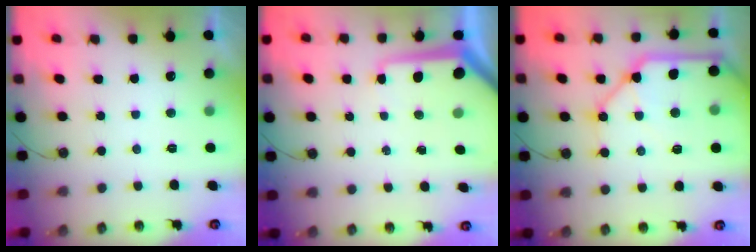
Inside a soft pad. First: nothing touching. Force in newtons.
{"total": 8.3, "press": 8.3, "slide": 0.7}
{"total": 17.1, "press": 17.0, "slide": 1.9}